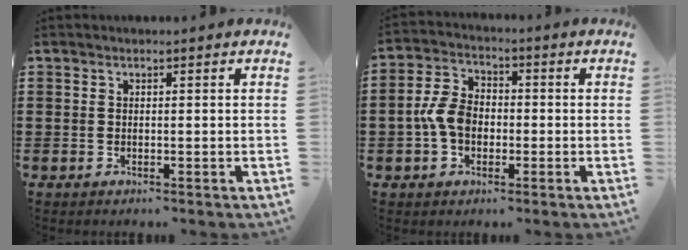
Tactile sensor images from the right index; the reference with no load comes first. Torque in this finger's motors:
{"motor_torque": [1.65, 0.11, 0.76, 0.17]}